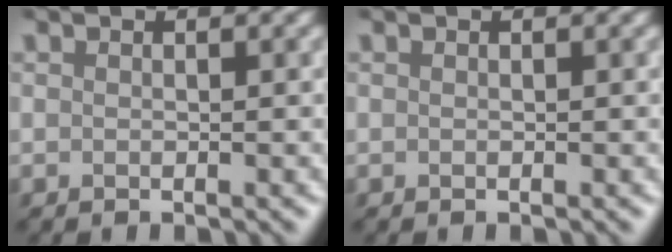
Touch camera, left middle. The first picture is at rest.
{"total": 0.0}